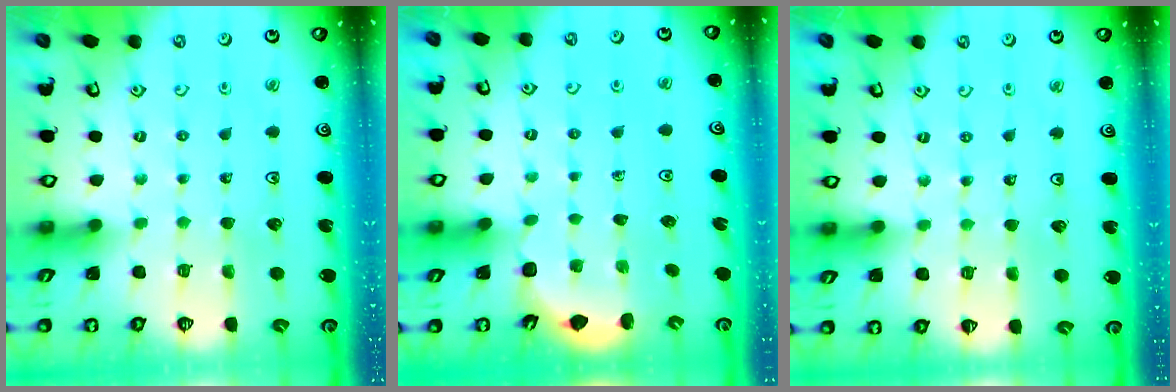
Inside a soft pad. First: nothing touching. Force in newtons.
{"total": 2.5, "press": 2.1, "slide": 1.5}
{"total": 2.1, "press": 2.1, "slide": 0.2}